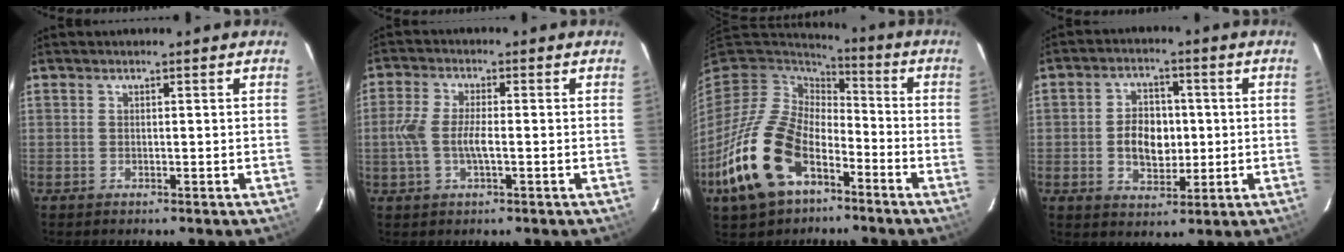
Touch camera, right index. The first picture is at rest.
{"total": 6.3, "force": [-1.1, 2.2, 5.8], "torque": [-0.125, 0.002, -0.023]}
{"total": 20.4, "force": [-9.8, 12.2, 13.1], "torque": [-0.299, -0.016, -0.181]}
{"total": 8.0, "force": [-0.4, 5.6, 5.6], "torque": [-0.104, 0.012, 0.001]}